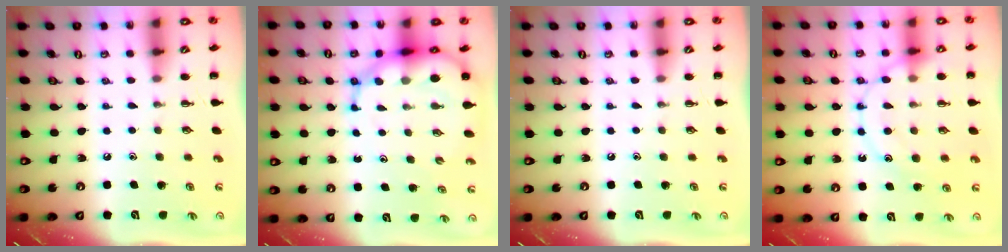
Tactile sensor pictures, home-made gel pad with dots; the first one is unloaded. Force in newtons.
{"total": 11.8, "press": 11.2, "slide": 3.5}
{"total": 0.0}
{"total": 14.3, "press": 14.3, "slide": 1.3}